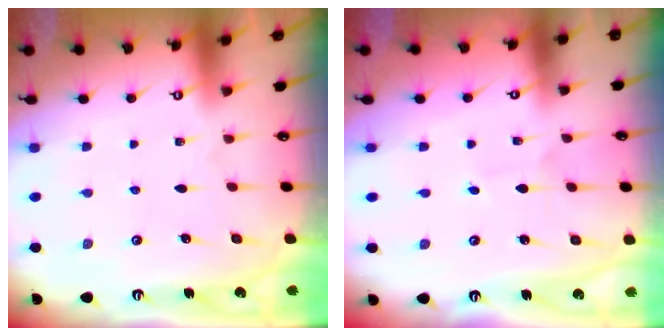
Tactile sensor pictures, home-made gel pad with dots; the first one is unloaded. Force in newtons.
{"total": 1.6, "press": 1.6, "slide": 0.1}